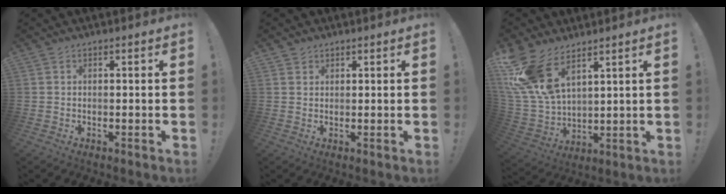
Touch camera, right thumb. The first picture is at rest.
{"total": 1.5, "force": [1.2, 1.0, 0.1], "torque": [0.003, -0.006, 0.022]}
{"total": 14.9, "force": [9.4, 7.4, 9.0], "torque": [-0.200, -0.059, 0.176]}